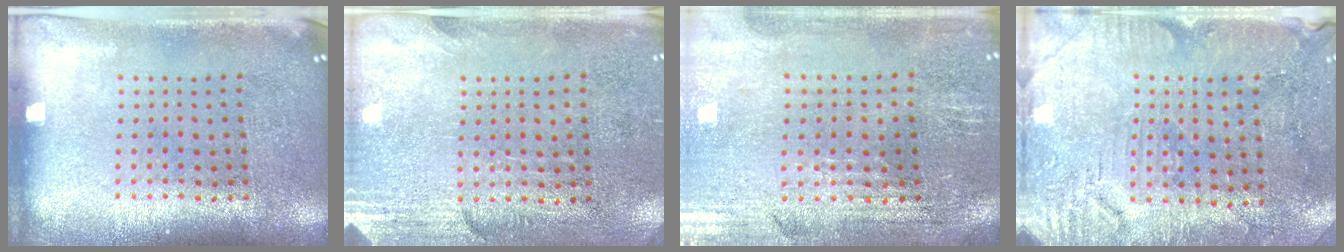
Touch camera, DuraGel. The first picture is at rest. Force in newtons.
{"total": 2.8, "press": 2.4, "slide": 1.4}
{"total": 0.9, "press": 0.8, "slide": 0.4}
{"total": 3.0, "press": 2.9, "slide": 0.8}